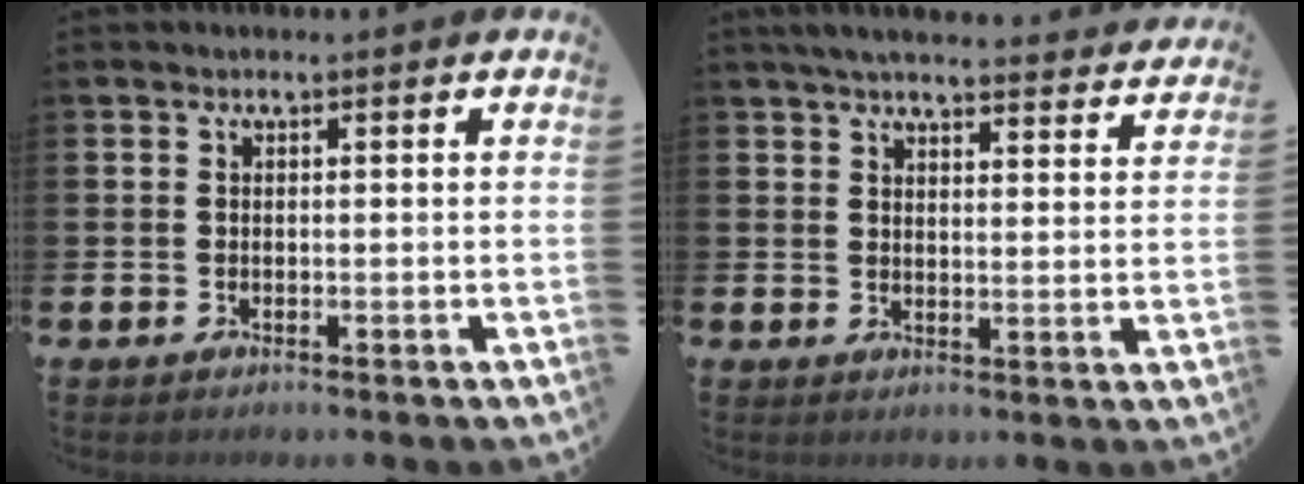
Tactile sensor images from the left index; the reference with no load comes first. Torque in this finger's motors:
{"motor_torque": [0.98, -1.16, 0.19, 0.10]}